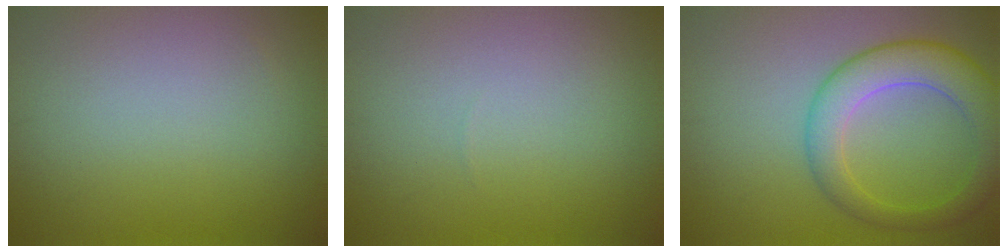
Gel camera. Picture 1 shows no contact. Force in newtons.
{"total": 0.0}
{"total": 5.8, "press": 5.8, "slide": 0.3}